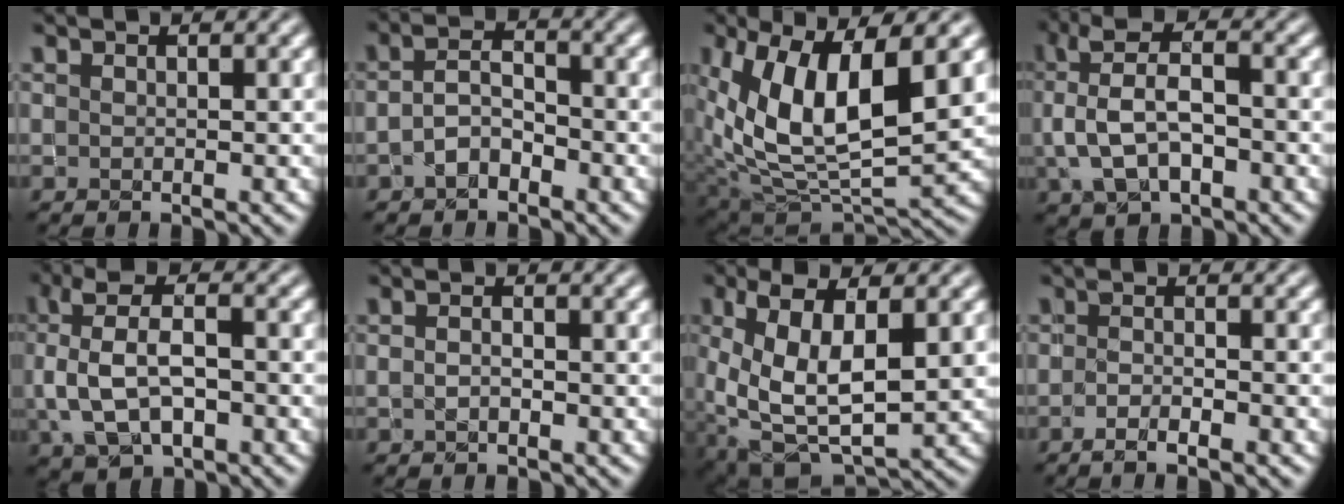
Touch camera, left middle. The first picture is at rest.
{"total": 2.2, "force": [-1.4, 1.1, 1.3], "torque": [-0.025, 0.013, -0.033]}
{"total": 11.6, "force": [2.8, 5.7, 9.7], "torque": [-0.188, -0.007, 0.052]}
{"total": 5.5, "force": [-0.3, 3.2, 4.4], "torque": [-0.087, 0.014, -0.008]}
{"total": 6.4, "force": [-0.1, 3.8, 5.1], "torque": [-0.104, 0.012, -0.005]}
{"total": 0.7, "force": [-0.3, 0.4, 0.5], "torque": [-0.011, 0.003, -0.007]}
{"total": 9.6, "force": [0.5, 4.9, 8.2], "torque": [-0.168, -0.002, 0.007]}
{"total": 2.4, "force": [-1.5, 0.5, 1.8], "torque": [-0.032, 0.000, -0.027]}